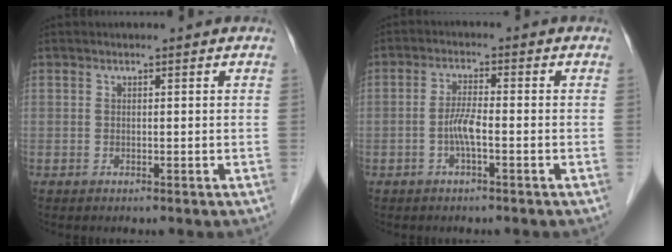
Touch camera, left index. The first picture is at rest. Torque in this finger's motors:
{"motor_torque": [0.41, -0.04, 0.14, 0.06]}